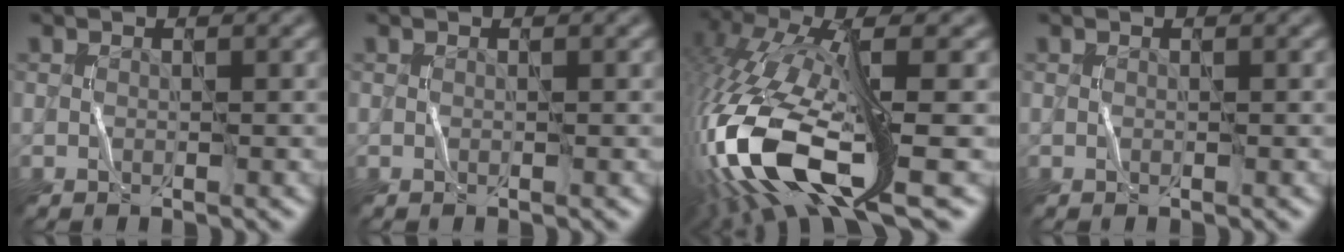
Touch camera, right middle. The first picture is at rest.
{"total": 0.0}
{"total": 15.1, "force": [-4.8, 5.2, 13.3], "torque": [-0.303, -0.009, -0.086]}
{"total": 0.0}